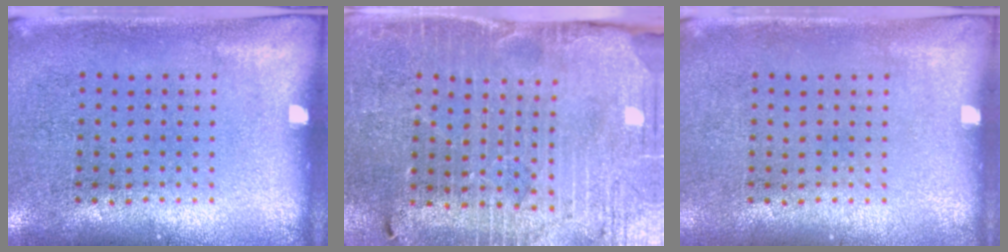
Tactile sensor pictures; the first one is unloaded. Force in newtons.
{"total": 3.5, "press": 3.4, "slide": 0.6}
{"total": 0.0}